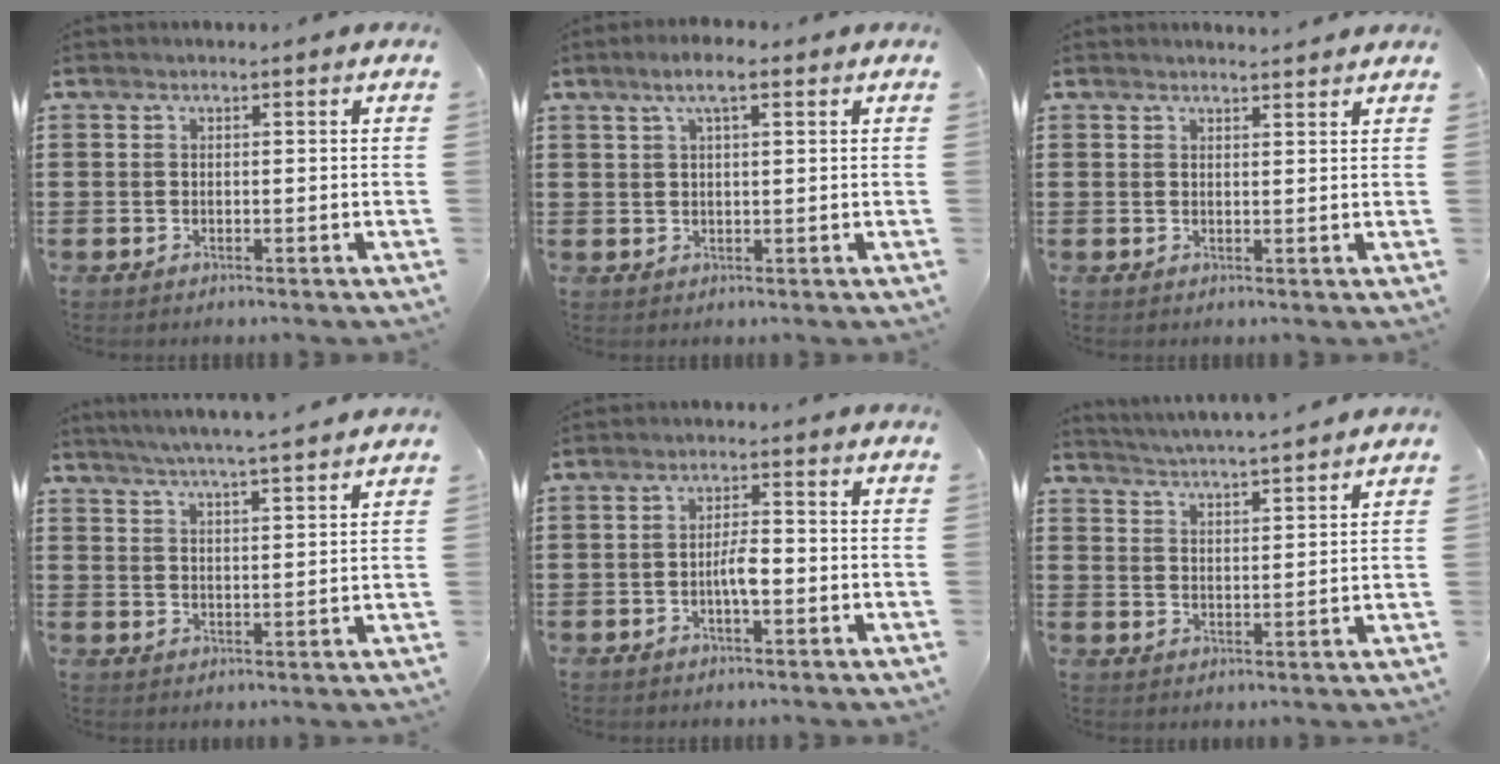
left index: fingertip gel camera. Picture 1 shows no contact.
{"total": 4.0, "force": [2.1, 0.8, 3.4], "torque": [-0.069, 0.005, 0.035]}
{"total": 1.6, "force": [1.6, -0.1, 0.1], "torque": [-0.005, 0.002, 0.031]}
{"total": 4.6, "force": [4.3, -0.8, 1.4], "torque": [-0.041, -0.025, 0.073]}
{"total": 3.6, "force": [-1.0, 1.1, 3.3], "torque": [-0.061, 0.008, -0.020]}
{"total": 3.9, "force": [3.8, -0.7, 0.2], "torque": [-0.020, -0.027, 0.064]}